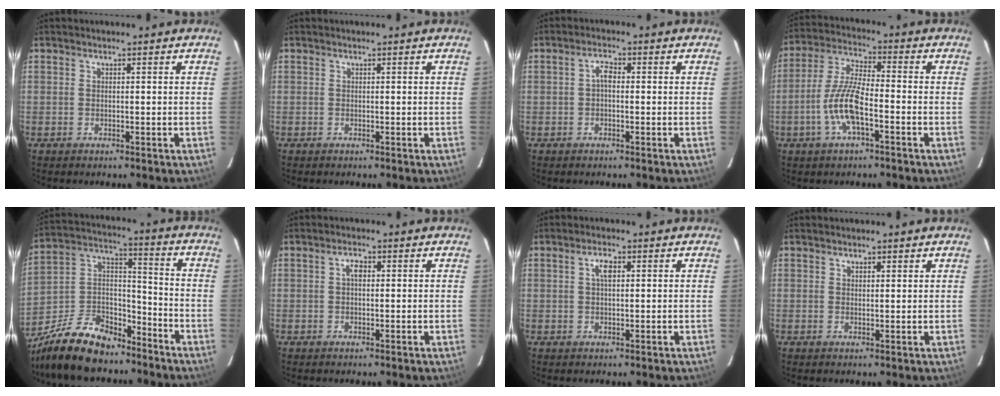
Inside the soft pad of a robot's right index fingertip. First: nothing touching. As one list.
[{"total": 0.0}, {"total": 2.0, "force": [-0.2, 1.1, 1.7], "torque": [-0.034, 0.010, -0.005]}, {"total": 9.7, "force": [-3.8, 2.5, 8.6], "torque": [-0.183, 0.003, -0.073]}, {"total": 18.7, "force": [-13.5, 9.0, 9.4], "torque": [-0.213, 0.026, -0.232]}, {"total": 1.9, "force": [0.3, 1.0, 1.5], "torque": [-0.028, 0.007, 0.004]}, {"total": 2.5, "force": [0.7, 1.1, 2.2], "torque": [-0.042, 0.007, 0.013]}, {"total": 1.6, "force": [1.2, 0.7, 0.8], "torque": [-0.009, 0.004, 0.018]}]